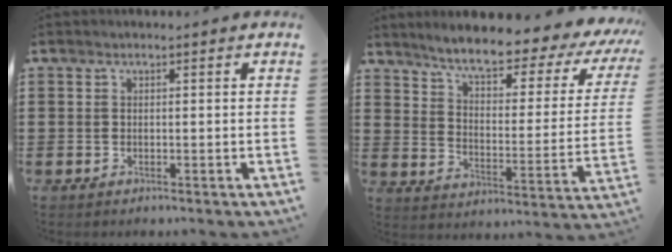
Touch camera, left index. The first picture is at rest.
{"total": 6.8, "force": [5.6, 0.5, 3.8], "torque": [-0.091, -0.039, 0.084]}